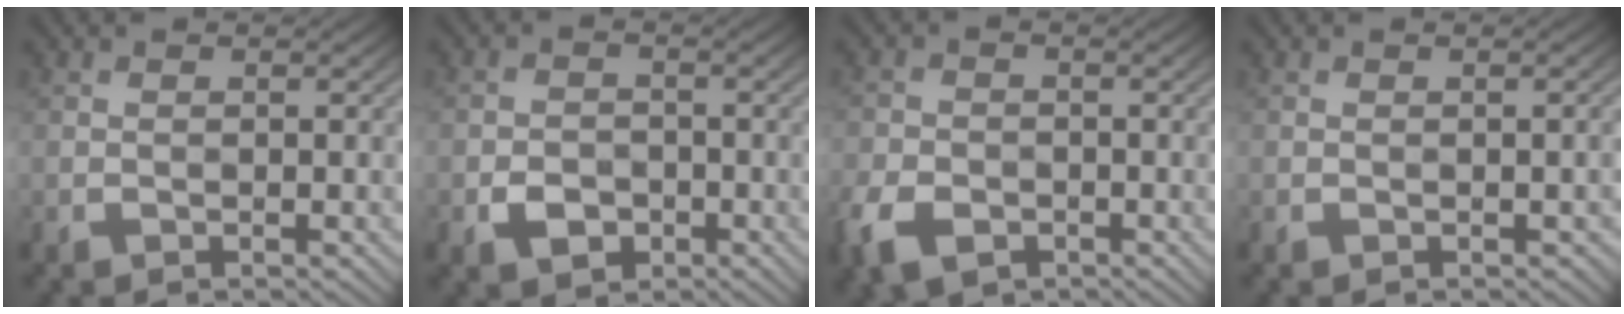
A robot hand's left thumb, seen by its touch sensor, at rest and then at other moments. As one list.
[{"total": 3.2, "force": [0.0, 2.6, 1.8], "torque": [-0.031, 0.000, -0.006]}, {"total": 6.0, "force": [-2.5, 4.2, 3.5], "torque": [-0.077, -0.017, -0.052]}, {"total": 1.7, "force": [-1.4, 0.6, 0.6], "torque": [-0.008, 0.010, -0.011]}]